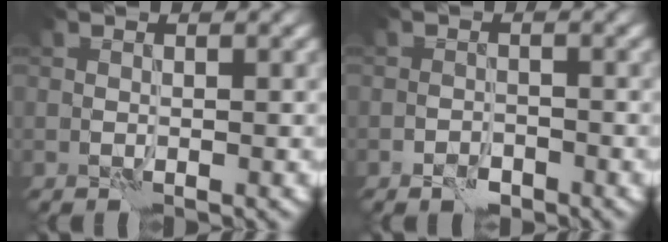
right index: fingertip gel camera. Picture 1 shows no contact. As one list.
[{"total": 1.6, "force": [-1.2, 0.9, 0.6], "torque": [-0.006, 0.002, -0.022]}]